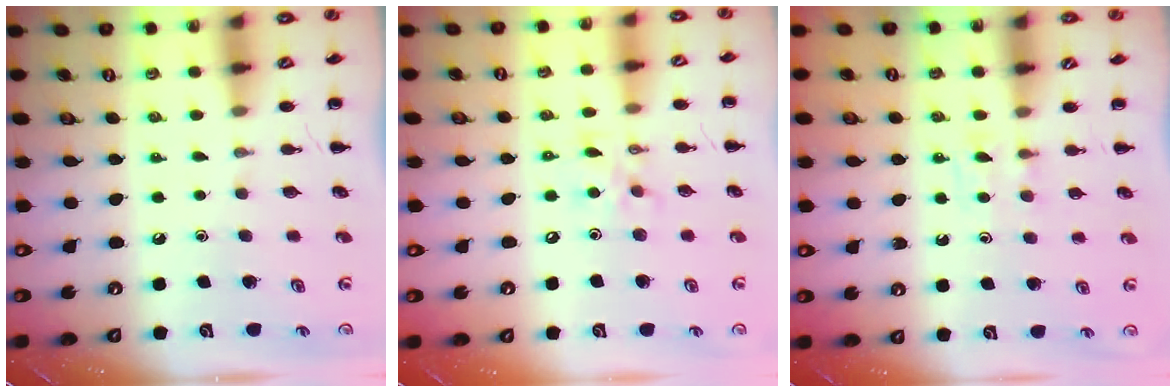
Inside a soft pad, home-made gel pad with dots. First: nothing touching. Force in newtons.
{"total": 9.2, "press": 9.1, "slide": 1.1}
{"total": 4.6, "press": 4.4, "slide": 1.6}